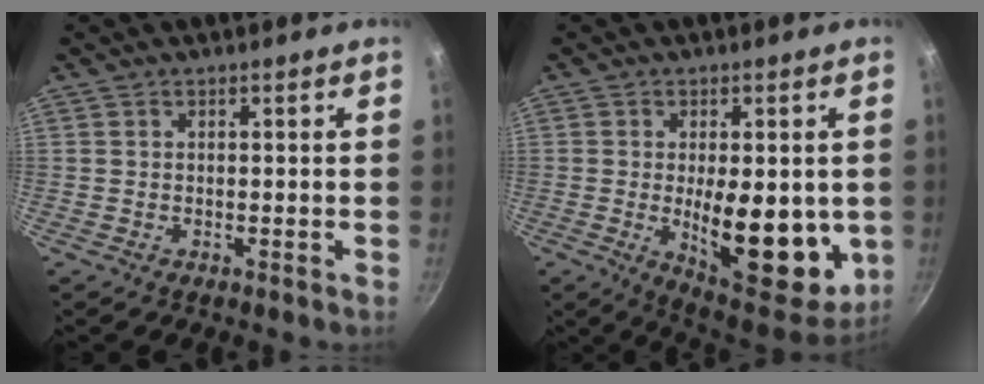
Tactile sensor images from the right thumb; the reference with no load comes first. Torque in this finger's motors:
{"motor_torque": [2.32, 2.25, 1.91, -0.34, 0.16]}